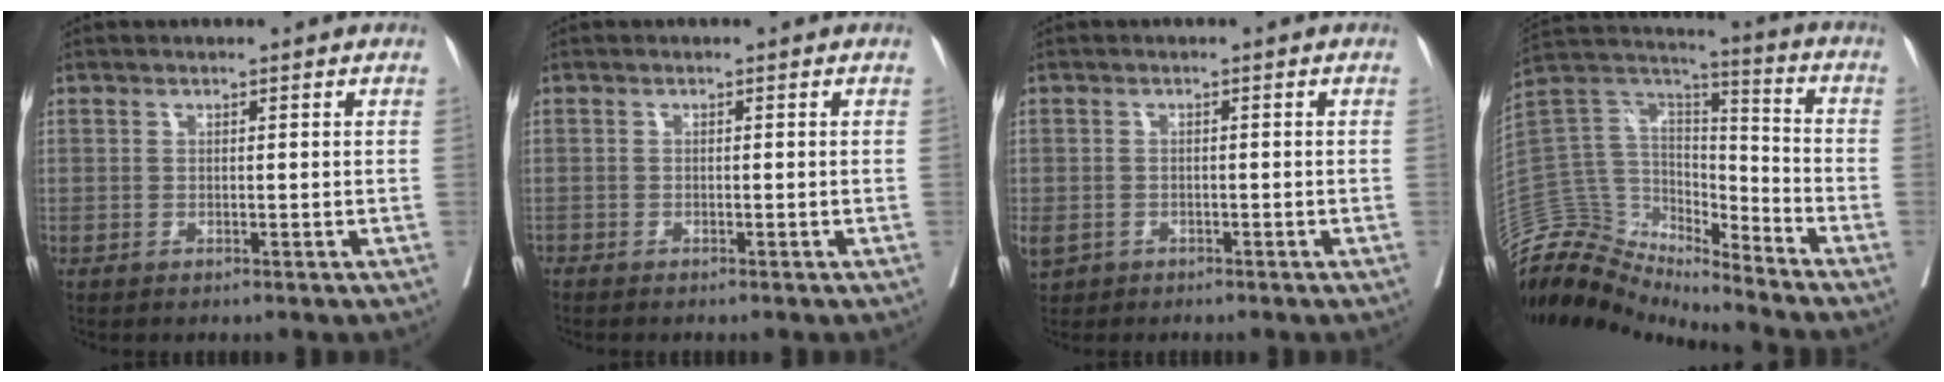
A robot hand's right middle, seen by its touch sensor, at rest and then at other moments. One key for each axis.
{"total": 0.7, "fx": -0.4, "fy": -0.2, "fz": -0.6, "tx": 0.003, "ty": 0.002, "tz": -0.013}
{"total": 3.4, "fx": -2.1, "fy": 2.4, "fz": 1.1, "tx": -0.035, "ty": 0.000, "tz": -0.035}
{"total": 15.1, "fx": -14.7, "fy": 3.6, "fz": 0.4, "tx": -0.017, "ty": 0.088, "tz": -0.271}